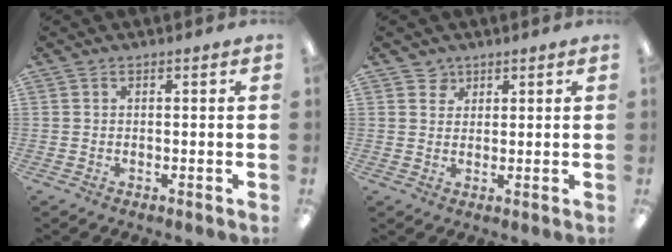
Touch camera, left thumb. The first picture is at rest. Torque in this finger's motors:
{"motor_torque": [0.04, -0.07, -0.38, 0.07, -0.06]}